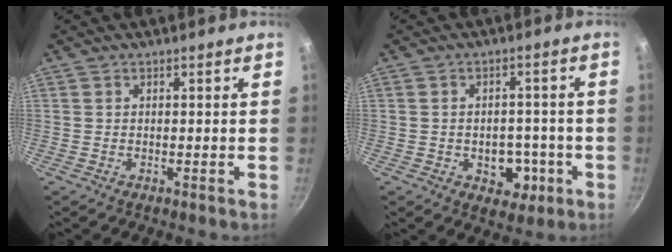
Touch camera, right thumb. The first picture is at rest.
{"total": 7.0, "force": [-2.2, 5.1, 4.2], "torque": [-0.025, 0.011, -0.022]}